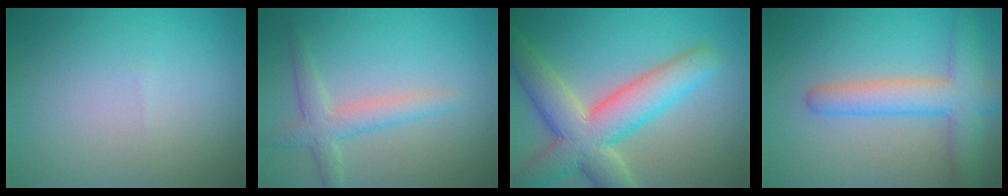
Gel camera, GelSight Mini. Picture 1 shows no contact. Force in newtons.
{"total": 2.9, "press": 2.9, "slide": 0.1}
{"total": 8.8, "press": 8.8, "slide": 0.6}
{"total": 5.5, "press": 5.5, "slide": 0.4}